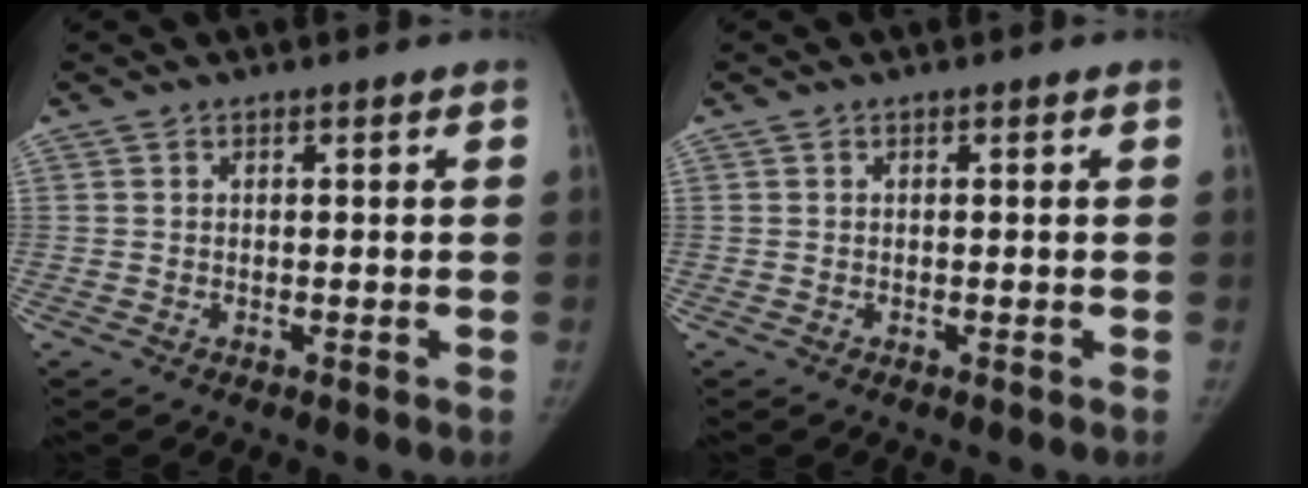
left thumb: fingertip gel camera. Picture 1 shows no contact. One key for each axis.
{"total": 0.0}